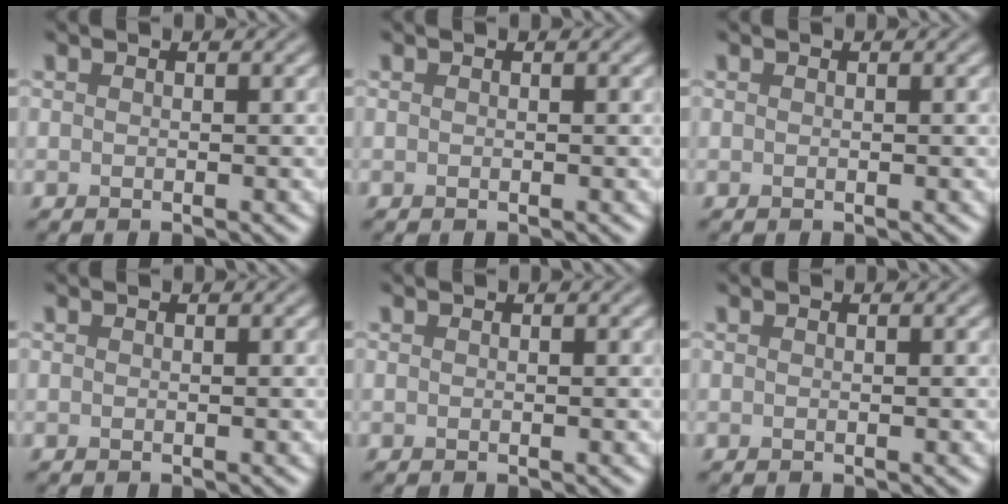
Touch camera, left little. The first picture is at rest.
{"total": 0.0}
{"total": 0.0}
{"total": 0.0}
{"total": 0.0}
{"total": 0.0}